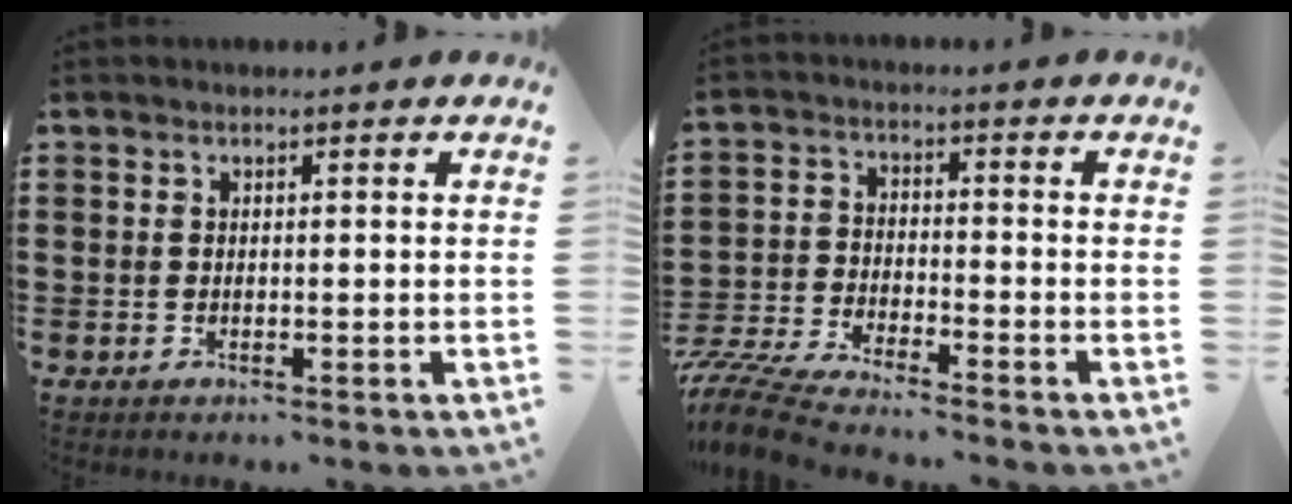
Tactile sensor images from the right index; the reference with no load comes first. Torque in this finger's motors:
{"motor_torque": [0.08, 0.05, 0.22, 0.12]}